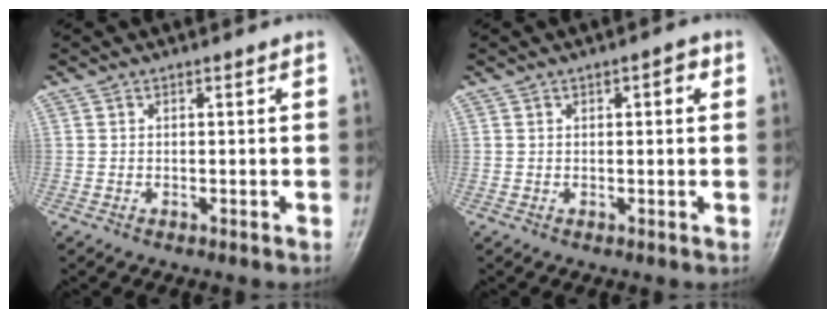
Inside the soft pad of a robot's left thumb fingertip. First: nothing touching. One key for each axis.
{"total": 2.5, "fx": 0.8, "fy": 1.0, "fz": 2.2, "tx": -0.024, "ty": 0.003, "tz": 0.008}